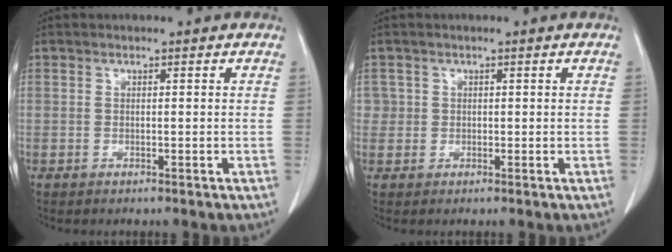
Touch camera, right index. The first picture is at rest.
{"total": 1.6, "force": [0.3, 1.6, 0.0], "torque": [0.017, 0.004, 0.001]}